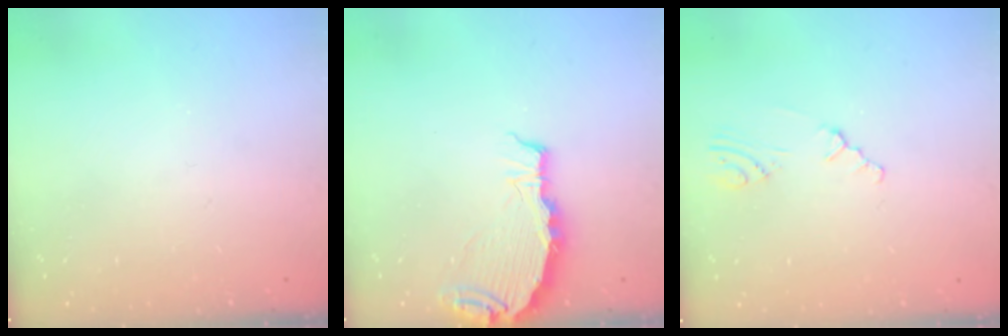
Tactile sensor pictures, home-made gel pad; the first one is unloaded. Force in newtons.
{"total": 6.9, "press": 6.9, "slide": 0.4}
{"total": 1.0, "press": 0.9, "slide": 0.4}